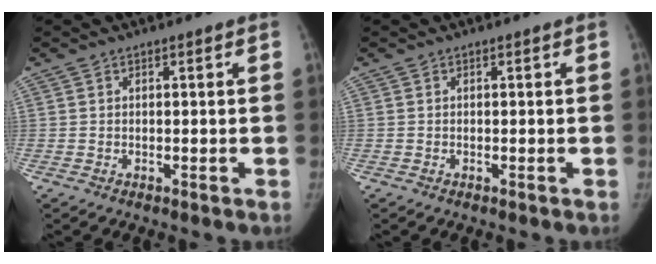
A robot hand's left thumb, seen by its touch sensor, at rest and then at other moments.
{"total": 0.0}